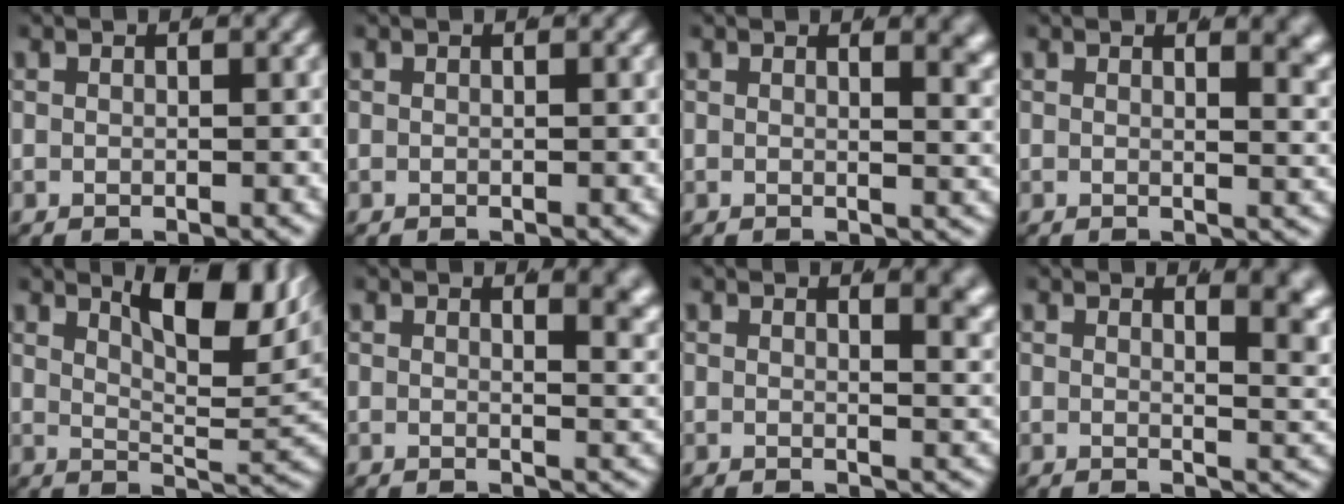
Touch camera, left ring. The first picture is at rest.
{"total": 0.0}
{"total": 2.8, "force": [1.6, 0.6, 2.2], "torque": [-0.015, -0.007, 0.024]}
{"total": 3.2, "force": [1.8, 0.8, 2.5], "torque": [-0.017, -0.006, 0.026]}
{"total": 8.1, "force": [4.2, 2.2, 6.5], "torque": [-0.081, -0.003, 0.068]}
{"total": 4.2, "force": [2.3, 1.1, 3.3], "torque": [-0.020, -0.003, 0.033]}
{"total": 3.7, "force": [2.1, 1.0, 2.9], "torque": [-0.019, -0.003, 0.030]}
{"total": 5.0, "force": [2.3, 1.3, 4.2], "torque": [-0.028, -0.006, 0.035]}